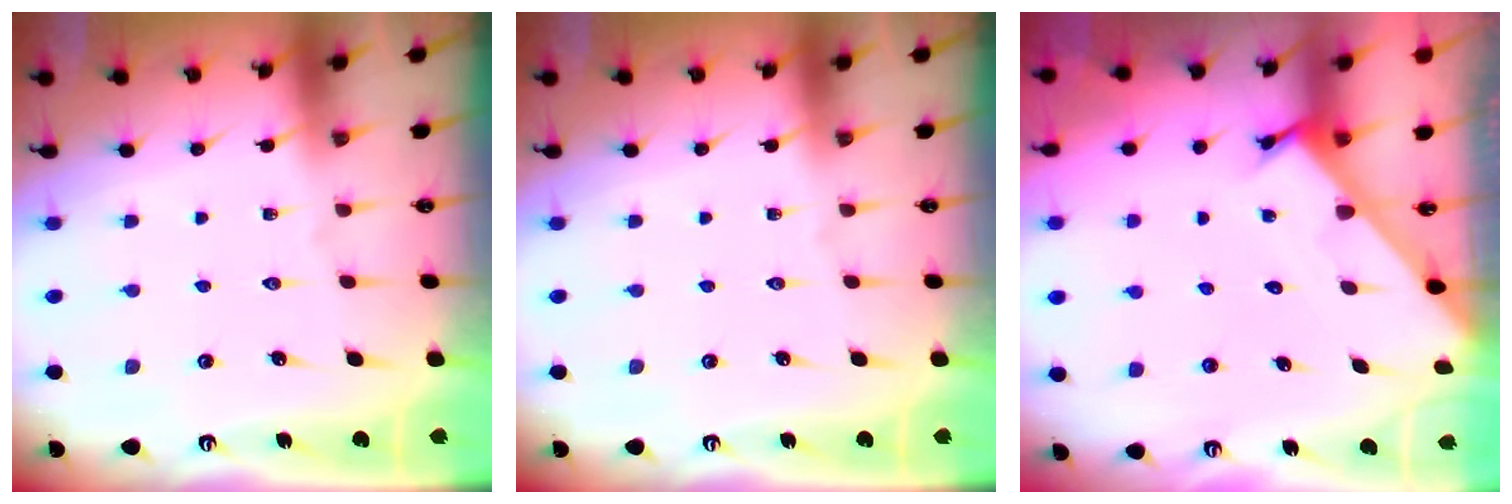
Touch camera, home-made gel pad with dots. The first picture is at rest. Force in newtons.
{"total": 0.0}
{"total": 2.5, "press": 2.5, "slide": 0.1}